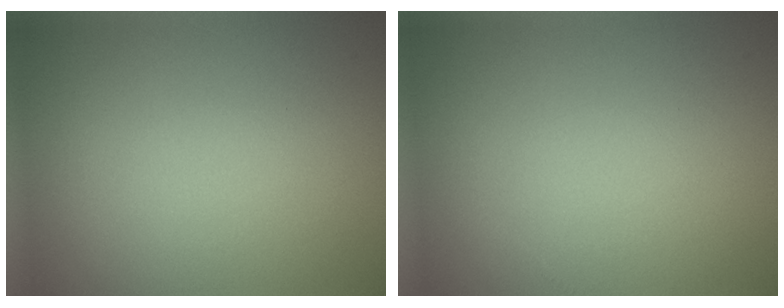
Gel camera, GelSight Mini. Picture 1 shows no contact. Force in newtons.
{"total": 0.0}